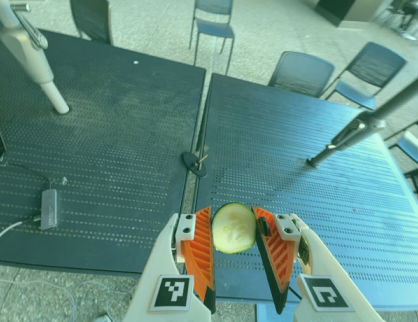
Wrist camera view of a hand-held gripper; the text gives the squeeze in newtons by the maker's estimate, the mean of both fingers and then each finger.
{"total": 7.8, "left": 7.8, "right": 7.9}